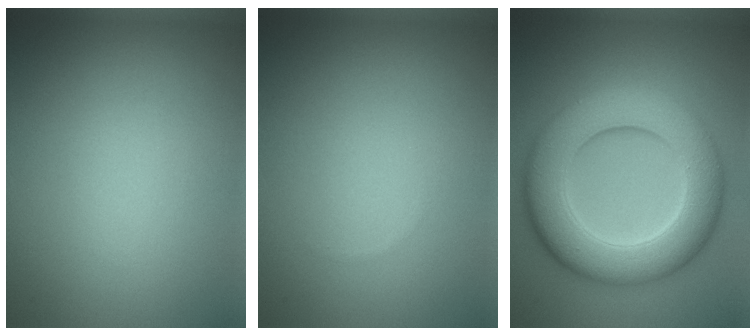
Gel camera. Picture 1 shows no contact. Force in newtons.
{"total": 0.0}
{"total": 10.5, "press": 10.5, "slide": 0.3}